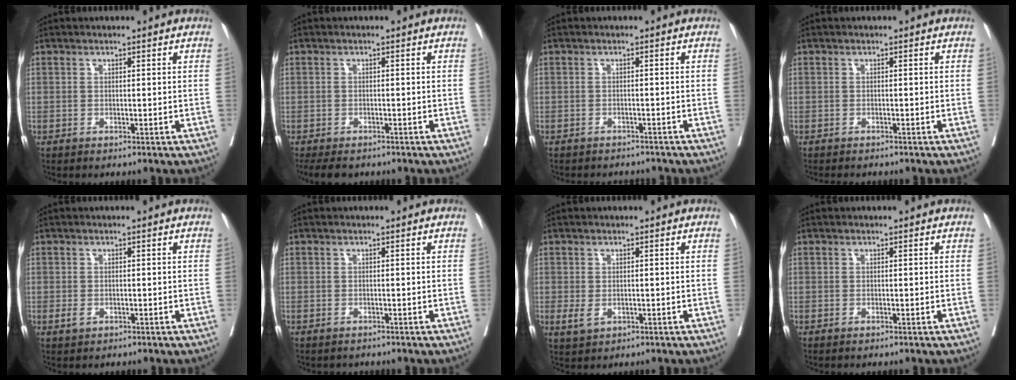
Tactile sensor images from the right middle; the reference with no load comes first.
{"total": 5.5, "force": [-4.5, 2.1, 2.3], "torque": [-0.029, -0.007, -0.067]}
{"total": 5.6, "force": [-5.3, 1.6, 1.1], "torque": [-0.009, -0.001, -0.062]}
{"total": 2.6, "force": [-2.3, 0.7, 0.9], "torque": [-0.014, -0.006, -0.030]}
{"total": 1.3, "force": [-0.5, 0.9, 0.9], "torque": [-0.017, -0.001, -0.004]}
{"total": 0.8, "force": [-0.7, 0.4, 0.0], "torque": [-0.009, 0.000, -0.010]}
{"total": 2.4, "force": [-0.5, 1.6, 1.7], "torque": [-0.034, -0.004, 0.000]}
{"total": 0.0}